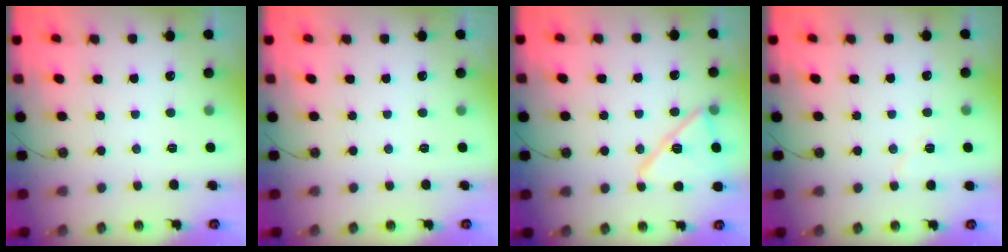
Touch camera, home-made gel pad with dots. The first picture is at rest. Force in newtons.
{"total": 0.0}
{"total": 14.6, "press": 14.6, "slide": 1.1}
{"total": 6.0, "press": 6.0, "slide": 0.7}